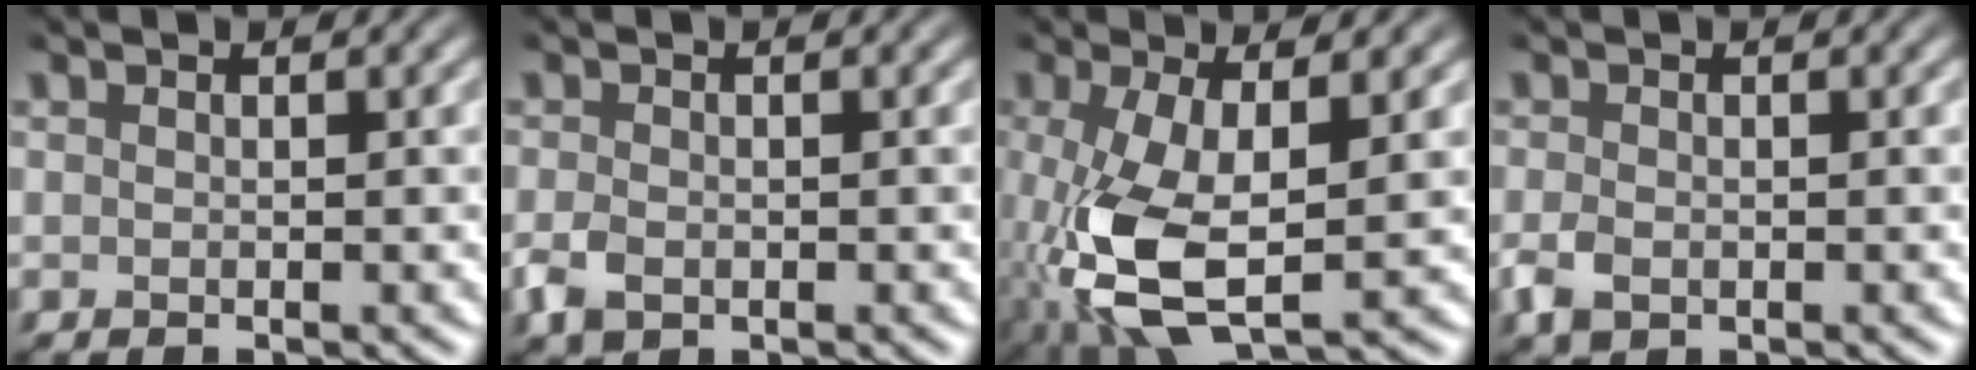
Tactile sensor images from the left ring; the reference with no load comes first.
{"total": 1.9, "force": [-0.7, 1.3, 1.2], "torque": [-0.027, -0.005, -0.014]}
{"total": 7.9, "force": [-1.2, 3.4, 7.1], "torque": [-0.165, -0.011, -0.022]}
{"total": 1.8, "force": [-0.6, 1.2, 1.2], "torque": [-0.028, -0.006, -0.012]}